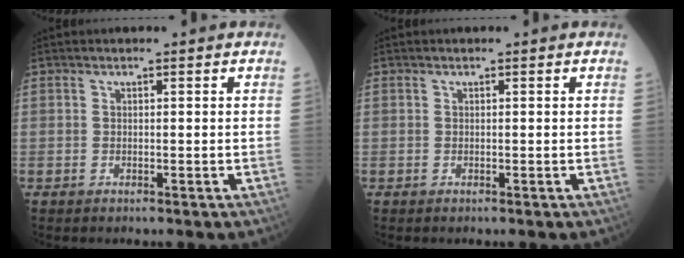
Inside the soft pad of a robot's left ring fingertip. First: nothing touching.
{"total": 0.0}